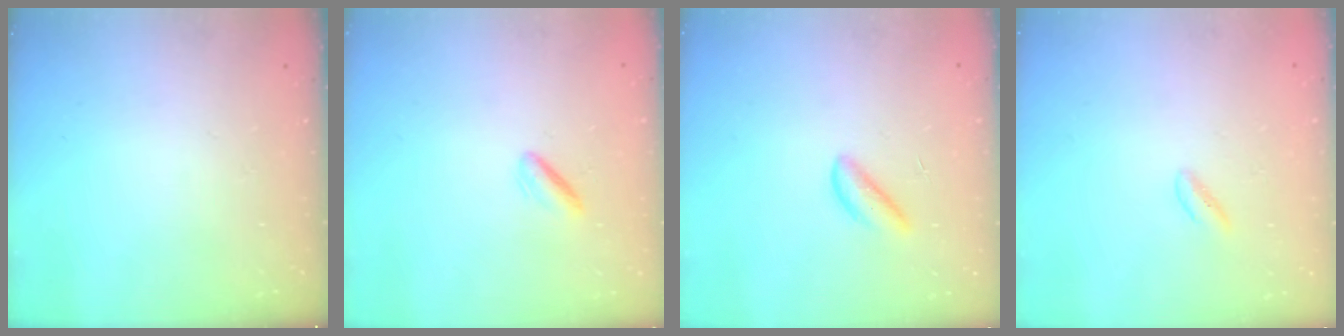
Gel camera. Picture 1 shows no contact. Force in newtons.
{"total": 1.2, "press": 0.8, "slide": 0.8}
{"total": 2.7, "press": 2.7, "slide": 0.3}
{"total": 0.7, "press": 0.6, "slide": 0.5}